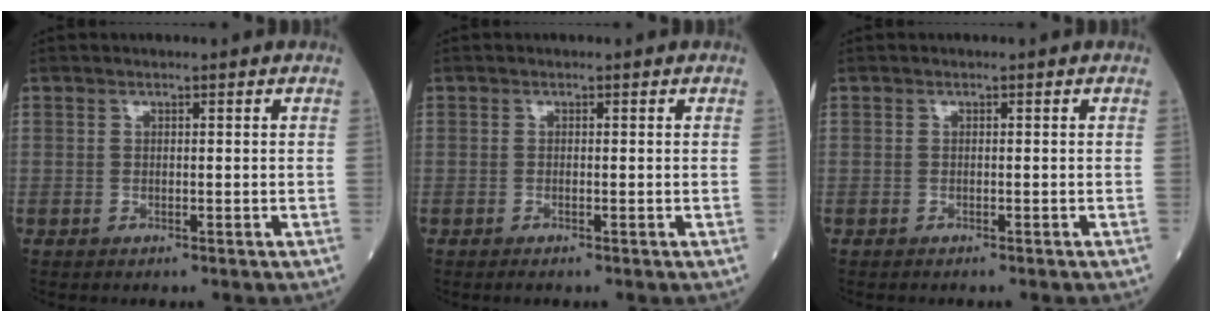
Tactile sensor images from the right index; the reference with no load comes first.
{"total": 0.5, "force": [-0.3, -0.1, 0.4], "torque": [-0.011, -0.001, -0.008]}
{"total": 1.4, "force": [-1.2, 0.0, 0.6], "torque": [-0.006, 0.000, -0.016]}